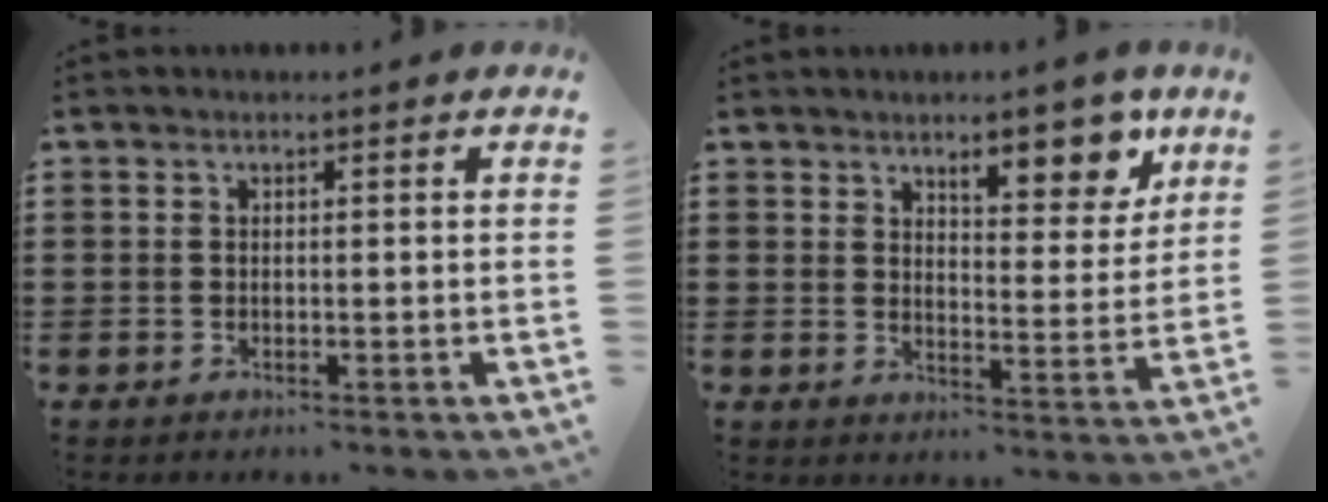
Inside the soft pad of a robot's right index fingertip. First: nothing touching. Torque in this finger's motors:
{"motor_torque": [0.38, 0.24, 0.24, 0.07]}